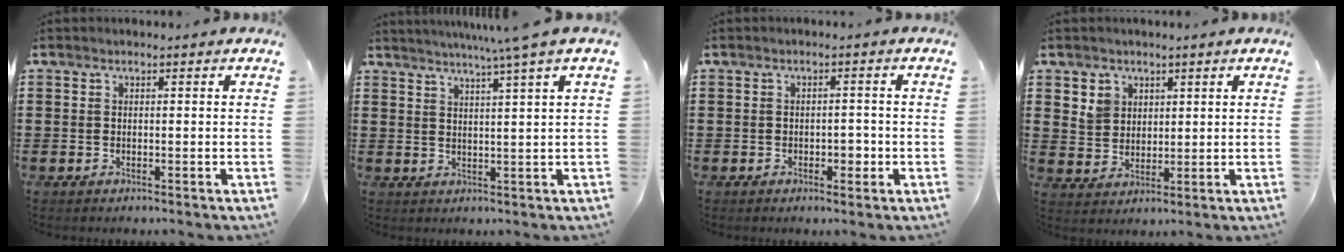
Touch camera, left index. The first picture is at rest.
{"total": 4.3, "force": [3.2, -1.5, 2.5], "torque": [-0.054, -0.012, 0.051]}
{"total": 2.3, "force": [-0.9, 1.2, 1.7], "torque": [-0.036, 0.003, -0.021]}
{"total": 3.9, "force": [2.2, 3.2, 0.4], "torque": [-0.023, 0.012, 0.042]}